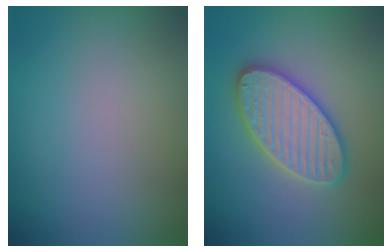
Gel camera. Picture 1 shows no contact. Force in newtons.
{"total": 5.8, "press": 5.8, "slide": 0.5}